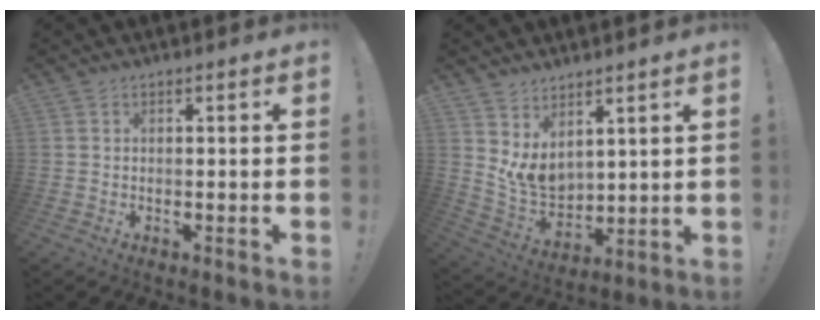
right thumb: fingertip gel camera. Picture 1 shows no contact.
{"total": 8.4, "force": [4.0, 6.1, 4.2], "torque": [-0.076, -0.048, 0.082]}